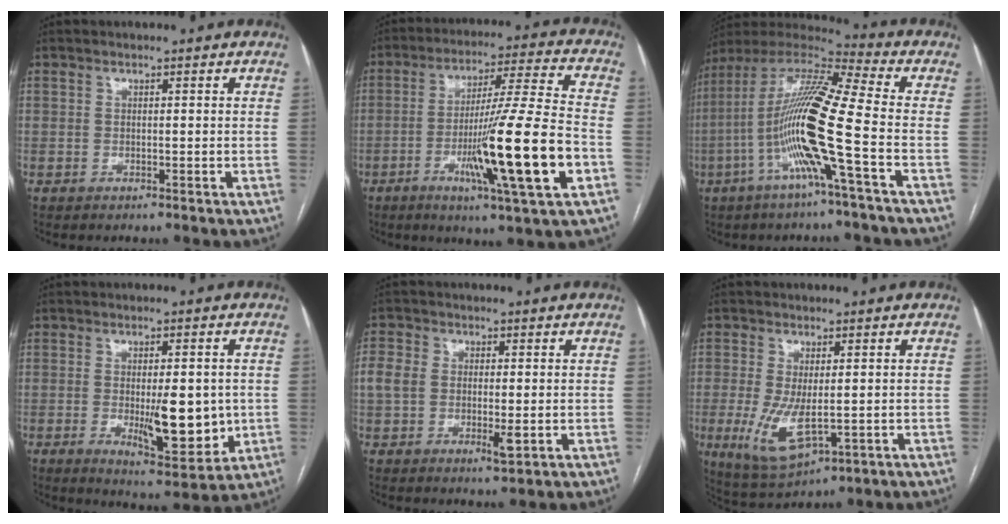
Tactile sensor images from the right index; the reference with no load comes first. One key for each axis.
{"total": 18.7, "fx": -5.6, "fy": -0.7, "fz": 17.8, "tx": -0.300, "ty": -0.017, "tz": -0.095}
{"total": 17.5, "fx": -4.7, "fy": -0.3, "fz": 16.8, "tx": -0.331, "ty": 0.004, "tz": -0.101}
{"total": 10.2, "fx": -1.0, "fy": 3.2, "fz": 9.7, "tx": -0.141, "ty": -0.019, "tz": -0.004}
{"total": 6.4, "fx": -0.5, "fy": 3.7, "fz": 5.2, "tx": -0.104, "ty": -0.001, "tz": -0.007}
{"total": 7.9, "fx": -1.3, "fy": 3.2, "fz": 7.0, "tx": -0.142, "ty": -0.020, "tz": -0.008}